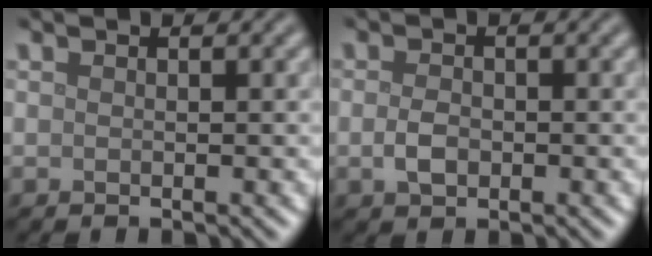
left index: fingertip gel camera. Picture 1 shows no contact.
{"total": 1.9, "force": [-0.4, 1.3, 1.3], "torque": [-0.029, 0.000, -0.009]}